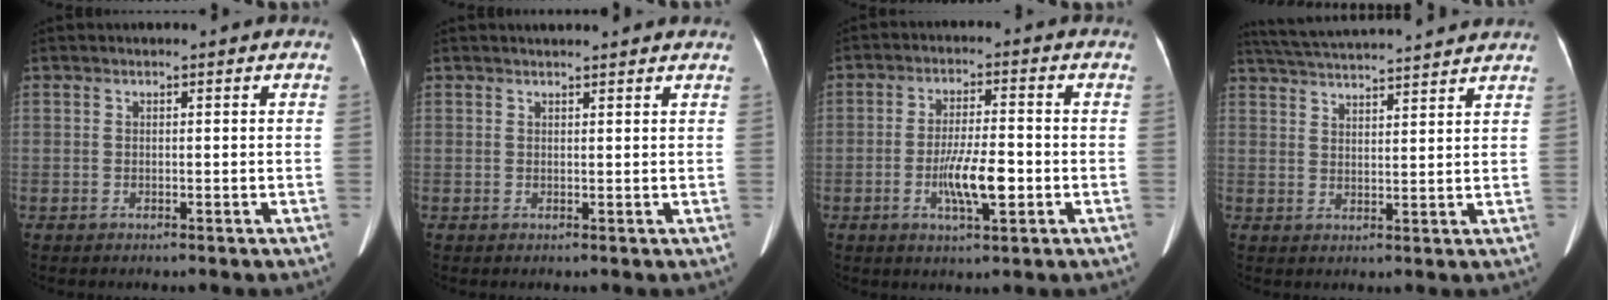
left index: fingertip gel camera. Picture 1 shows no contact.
{"total": 5.4, "force": [5.0, 0.4, 1.8], "torque": [-0.022, 0.023, 0.052]}
{"total": 7.1, "force": [-2.0, 1.4, 6.7], "torque": [-0.124, -0.004, -0.035]}
{"total": 15.4, "force": [14.3, 0.4, 5.8], "torque": [-0.111, 0.029, 0.208]}